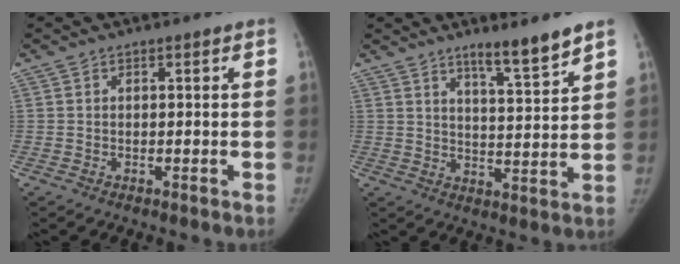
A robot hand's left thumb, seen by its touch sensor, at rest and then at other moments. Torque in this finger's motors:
{"motor_torque": [0.56, -0.48, 0.56, -0.45, 0.03]}